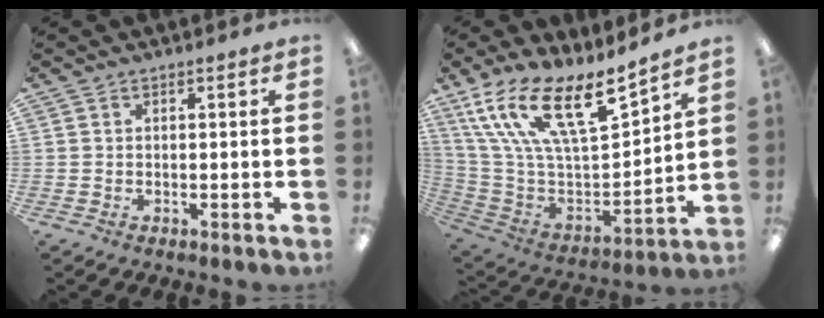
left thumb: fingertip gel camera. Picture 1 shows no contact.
{"total": 20.5, "force": [13.7, 7.0, 13.6], "torque": [-0.260, -0.091, 0.244]}